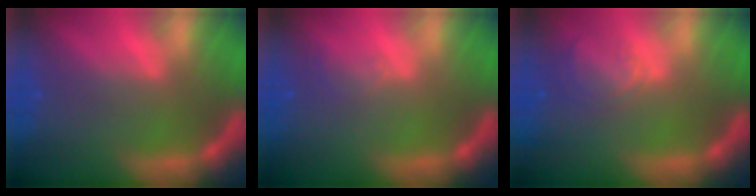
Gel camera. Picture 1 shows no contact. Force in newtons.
{"total": 1.0}
{"total": 2.9}